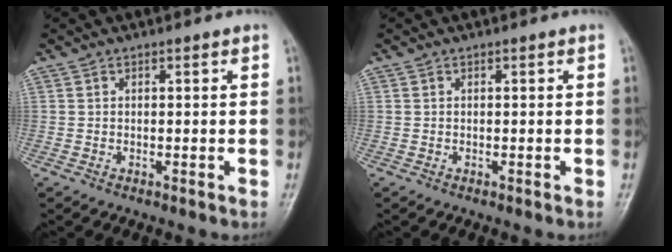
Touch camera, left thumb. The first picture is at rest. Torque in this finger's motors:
{"motor_torque": [0.00, 0.00, 0.00, 0.00, 0.00]}